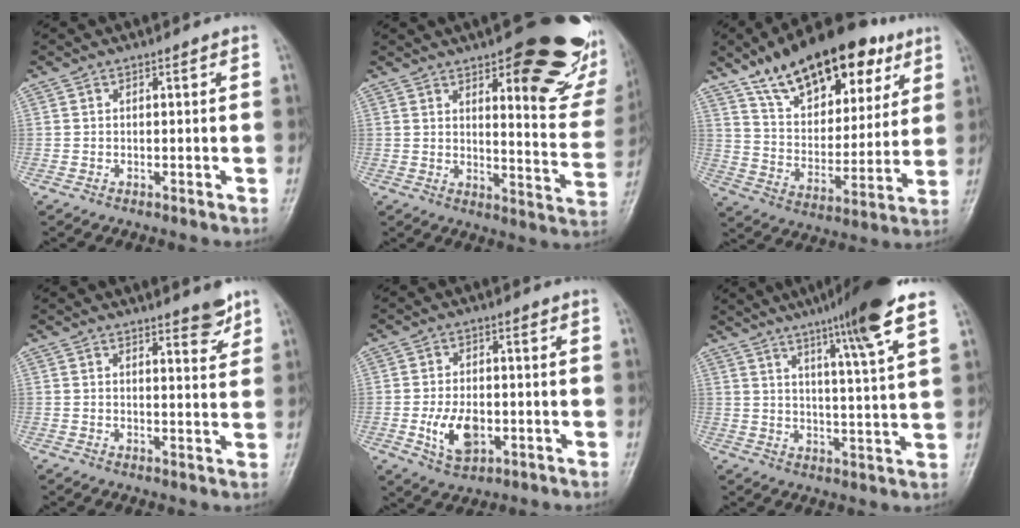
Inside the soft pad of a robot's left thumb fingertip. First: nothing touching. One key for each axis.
{"total": 24.8, "fx": 13.9, "fy": 8.0, "fz": 18.9, "tx": -0.196, "ty": -0.068, "tz": 0.172}
{"total": 24.1, "fx": 14.5, "fy": 11.9, "fz": 15.0, "tx": -0.199, "ty": -0.034, "tz": 0.241}
{"total": 4.3, "fx": 3.3, "fy": 1.1, "fz": 2.6, "tx": -0.022, "ty": -0.025, "tz": 0.042}
{"total": 7.6, "fx": -1.8, "fy": 4.6, "fz": 5.8, "tx": -0.097, "ty": -0.002, "tz": -0.027}
{"total": 13.9, "fx": 8.9, "fy": -0.1, "fz": 10.7, "tx": -0.163, "ty": -0.035, "tz": 0.128}